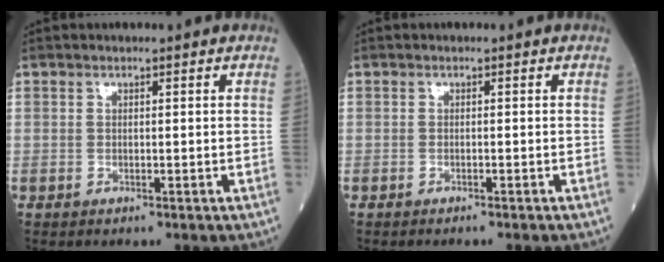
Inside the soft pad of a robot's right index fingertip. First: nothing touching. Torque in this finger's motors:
{"motor_torque": [-0.08, -0.17, 0.09, 0.01]}